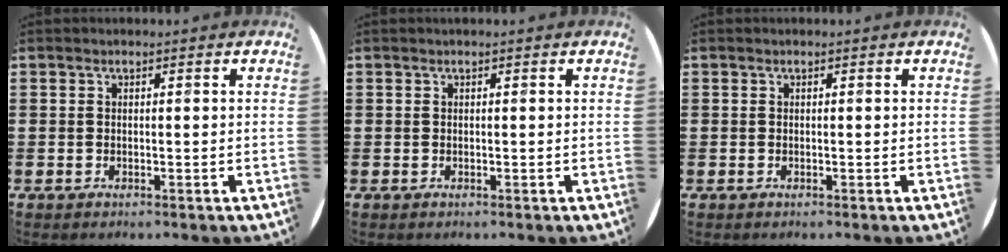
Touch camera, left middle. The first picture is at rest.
{"total": 0.0}
{"total": 0.0}